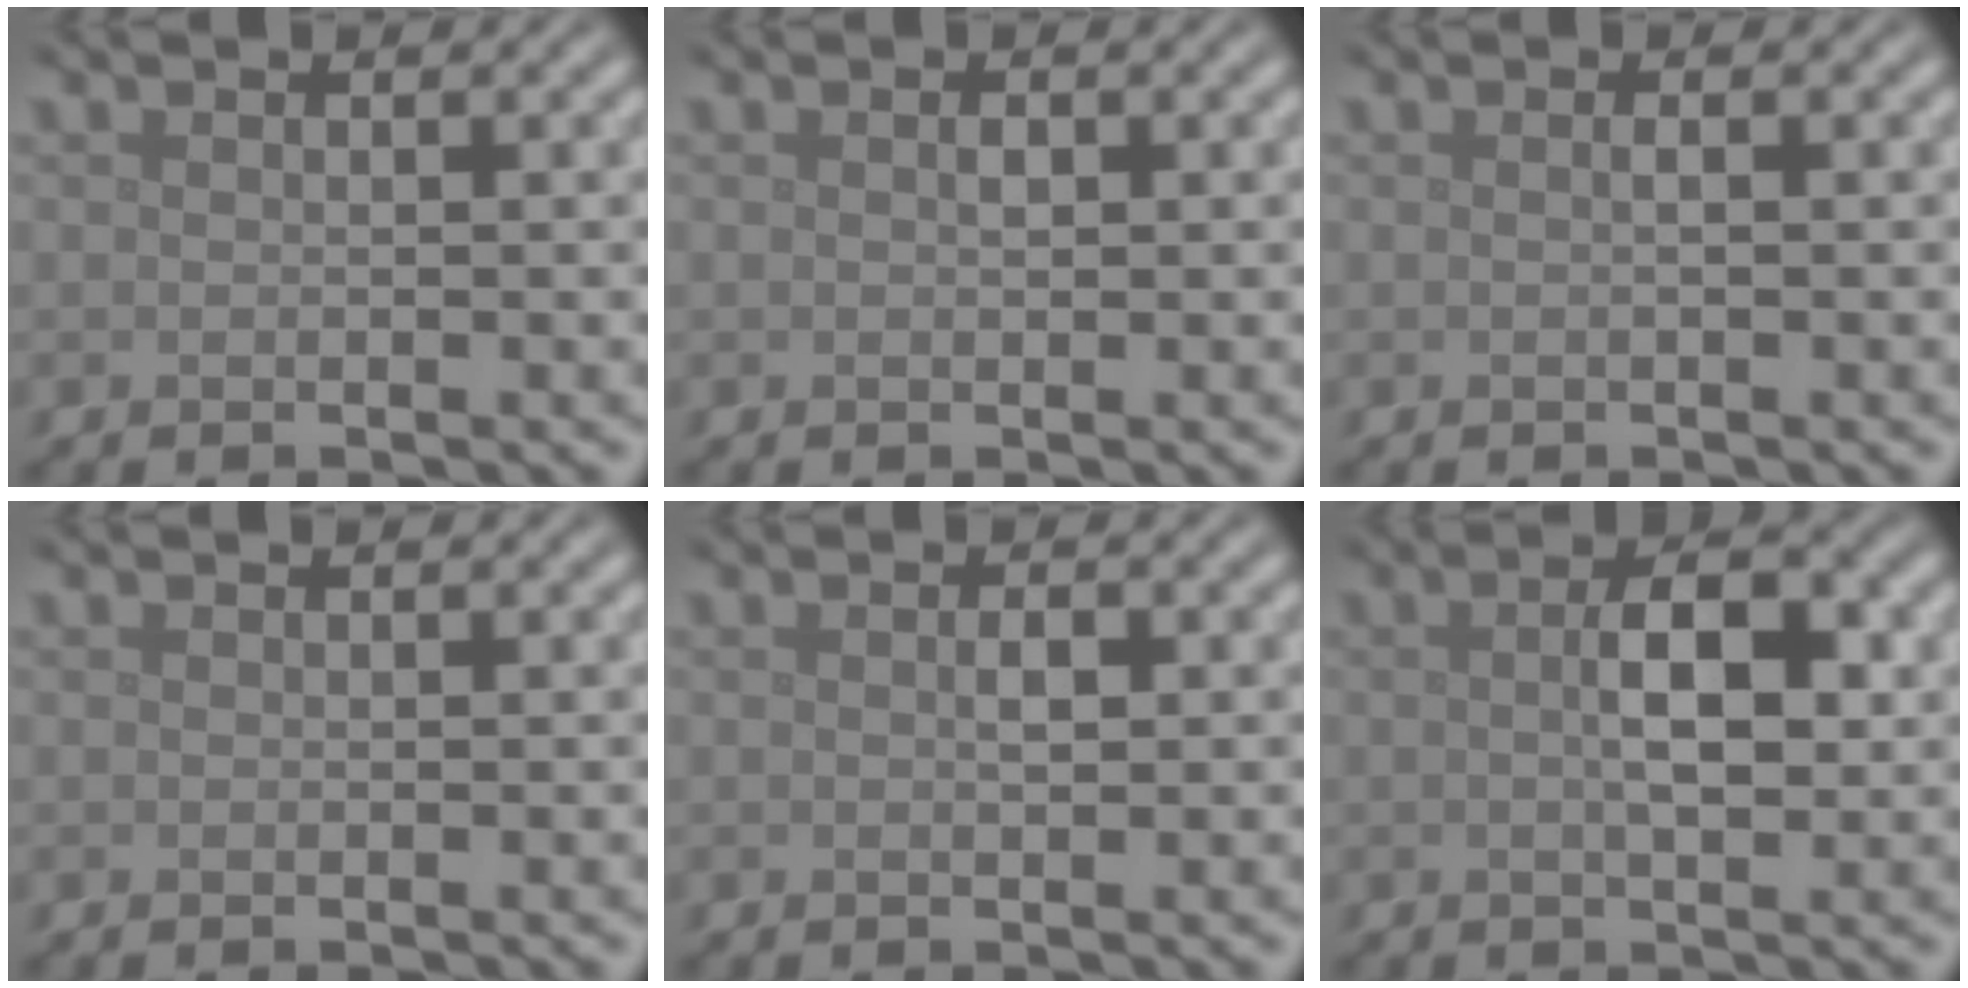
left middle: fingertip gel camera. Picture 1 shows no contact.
{"total": 0.6, "force": [0.1, 0.3, 0.5], "torque": [-0.010, 0.000, 0.001]}
{"total": 0.6, "force": [0.0, 0.1, 0.5], "torque": [-0.011, 0.002, 0.000]}
{"total": 0.0}
{"total": 0.9, "force": [0.1, 0.4, 0.9], "torque": [-0.016, -0.001, 0.001]}
{"total": 4.5, "force": [0.4, 1.9, 4.1], "torque": [-0.073, 0.004, 0.004]}